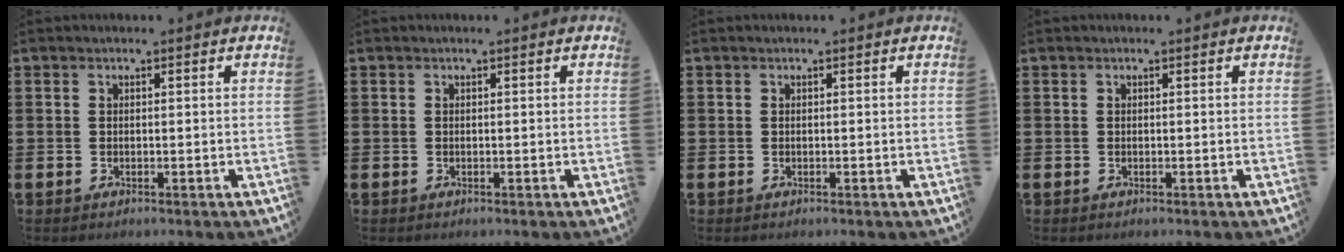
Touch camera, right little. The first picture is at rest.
{"total": 0.0}
{"total": 0.0}
{"total": 0.0}